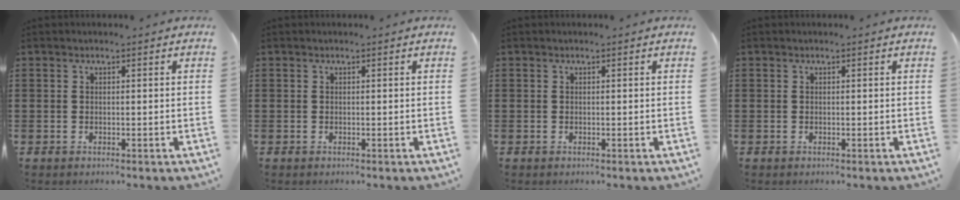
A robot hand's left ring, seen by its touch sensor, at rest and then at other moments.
{"total": 0.0}
{"total": 0.0}
{"total": 0.0}